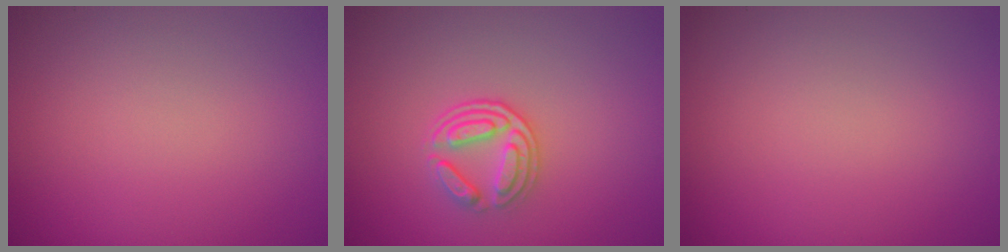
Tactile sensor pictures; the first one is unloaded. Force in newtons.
{"total": 3.1, "press": 2.6, "slide": 1.6}
{"total": 0.0}